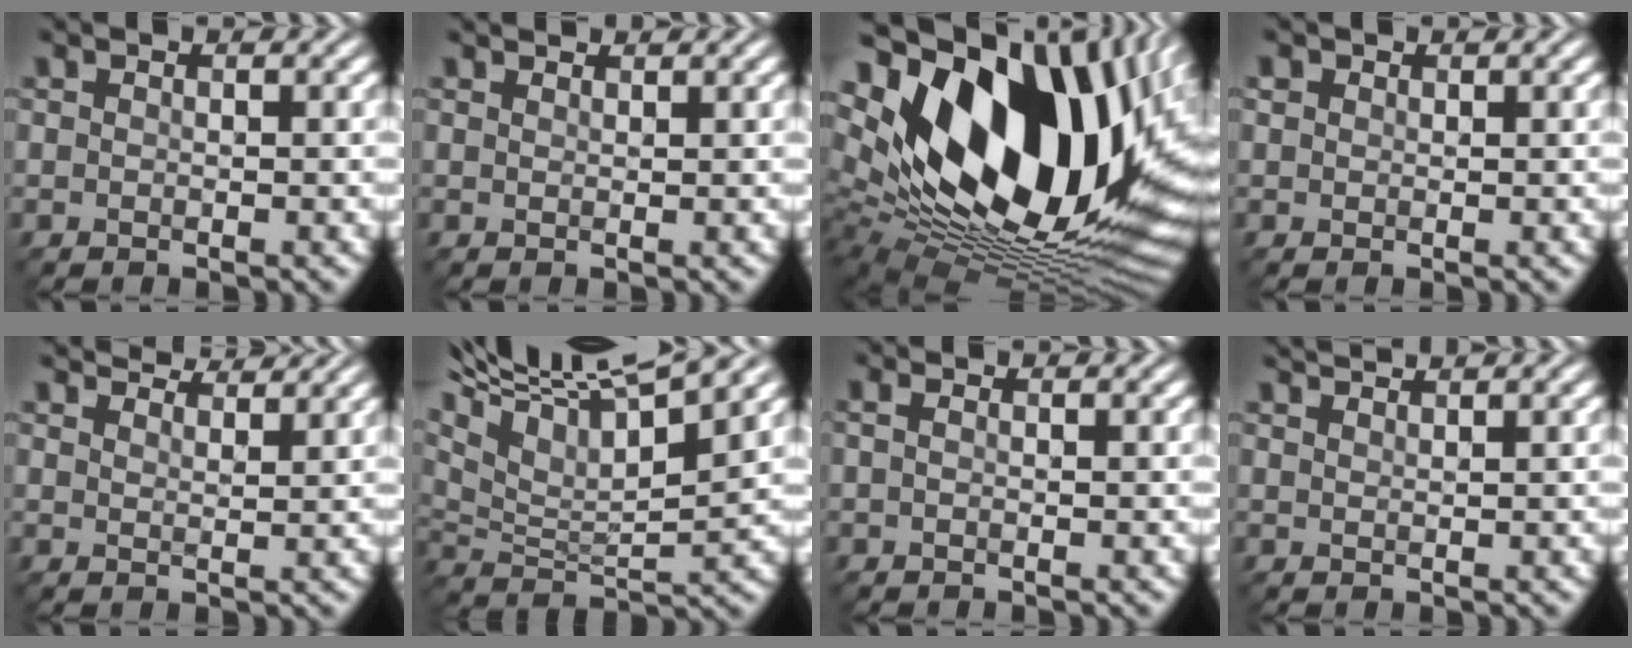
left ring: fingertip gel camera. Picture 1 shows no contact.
{"total": 1.6, "force": [1.6, 0.1, 0.4], "torque": [-0.009, -0.002, 0.017]}
{"total": 21.0, "force": [6.5, 12.1, 15.9], "torque": [-0.292, 0.000, 0.122]}
{"total": 0.7, "force": [0.5, 0.5, 0.2], "torque": [-0.002, 0.002, 0.008]}
{"total": 4.8, "force": [4.6, 0.6, 1.4], "torque": [-0.018, 0.002, 0.053]}
{"total": 14.8, "force": [9.5, 4.5, 10.4], "torque": [-0.202, 0.040, 0.144]}
{"total": 0.9, "force": [0.4, 0.3, 0.7], "torque": [-0.017, -0.003, -0.001]}
{"total": 1.8, "force": [1.7, 0.3, 0.7], "torque": [0.000, 0.002, 0.019]}